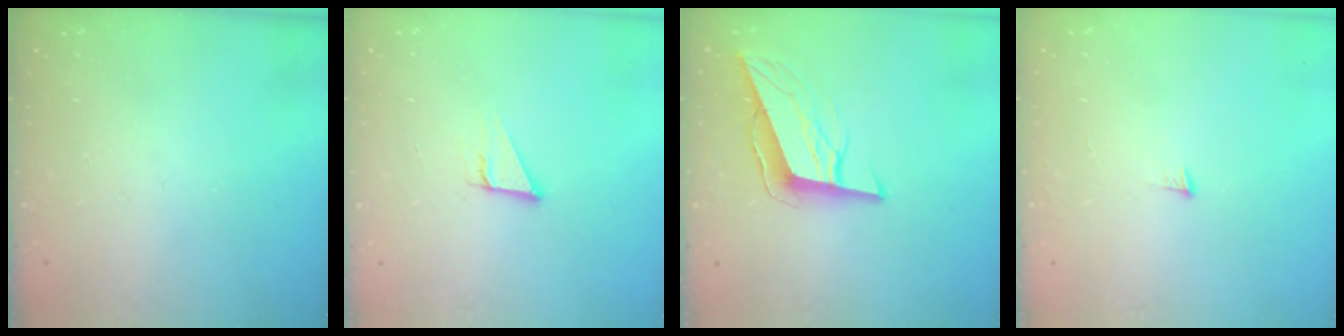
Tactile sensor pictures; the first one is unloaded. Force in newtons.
{"total": 2.9, "press": 2.9, "slide": 0.2}
{"total": 10.7, "press": 10.2, "slide": 3.3}
{"total": 3.2, "press": 3.2, "slide": 0.4}